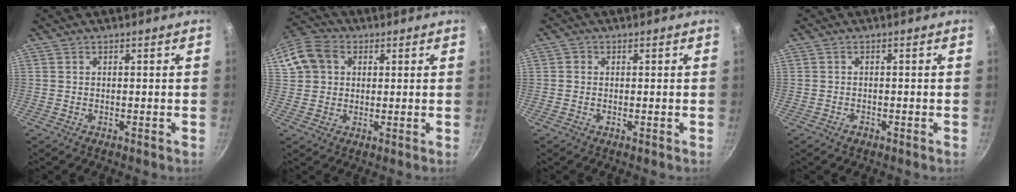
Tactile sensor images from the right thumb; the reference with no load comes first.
{"total": 10.4, "force": [2.8, 8.5, 5.3], "torque": [-0.093, 0.020, 0.039]}
{"total": 0.9, "force": [0.0, 0.9, 0.3], "torque": [-0.002, 0.004, -0.003]}
{"total": 1.1, "force": [-0.8, 0.6, 0.5], "torque": [-0.008, 0.006, -0.014]}